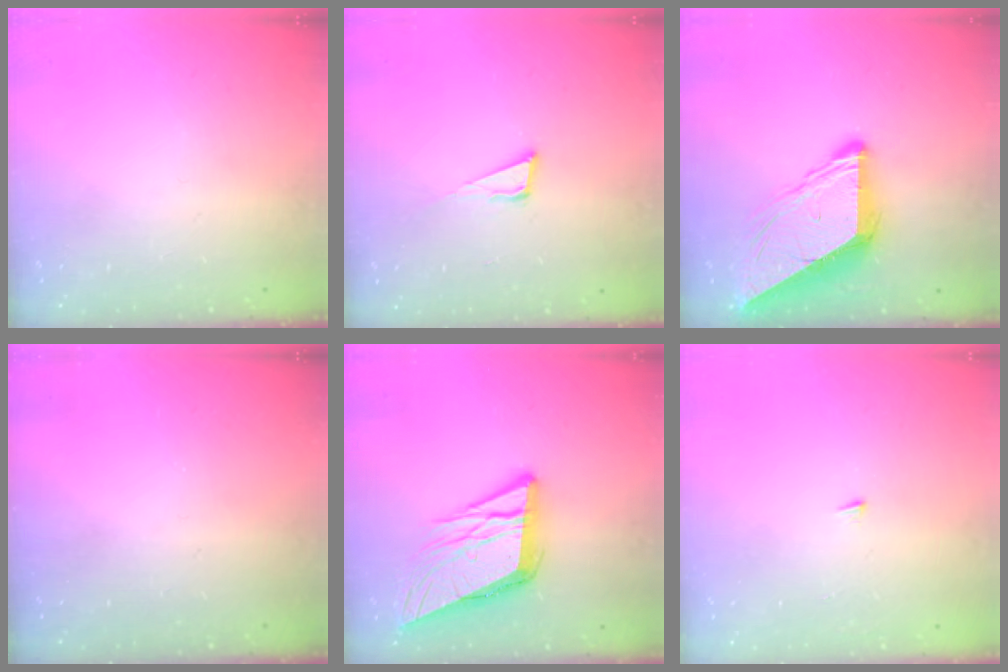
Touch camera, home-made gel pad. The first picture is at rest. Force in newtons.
{"total": 6.4, "press": 5.8, "slide": 2.6}
{"total": 10.3, "press": 10.3, "slide": 1.1}
{"total": 0.0}
{"total": 13.7, "press": 13.4, "slide": 2.6}
{"total": 3.9, "press": 3.9, "slide": 0.3}